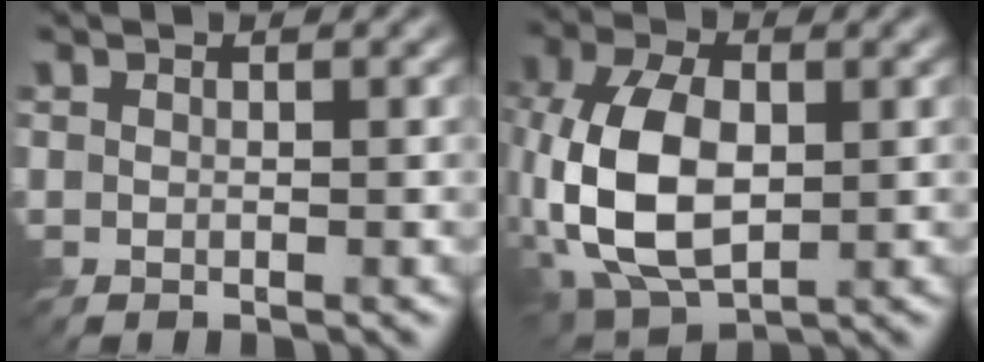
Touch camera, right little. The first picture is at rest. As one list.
[{"total": 9.8, "force": [-1.6, 5.6, 7.9], "torque": [-0.180, 0.001, -0.036]}]